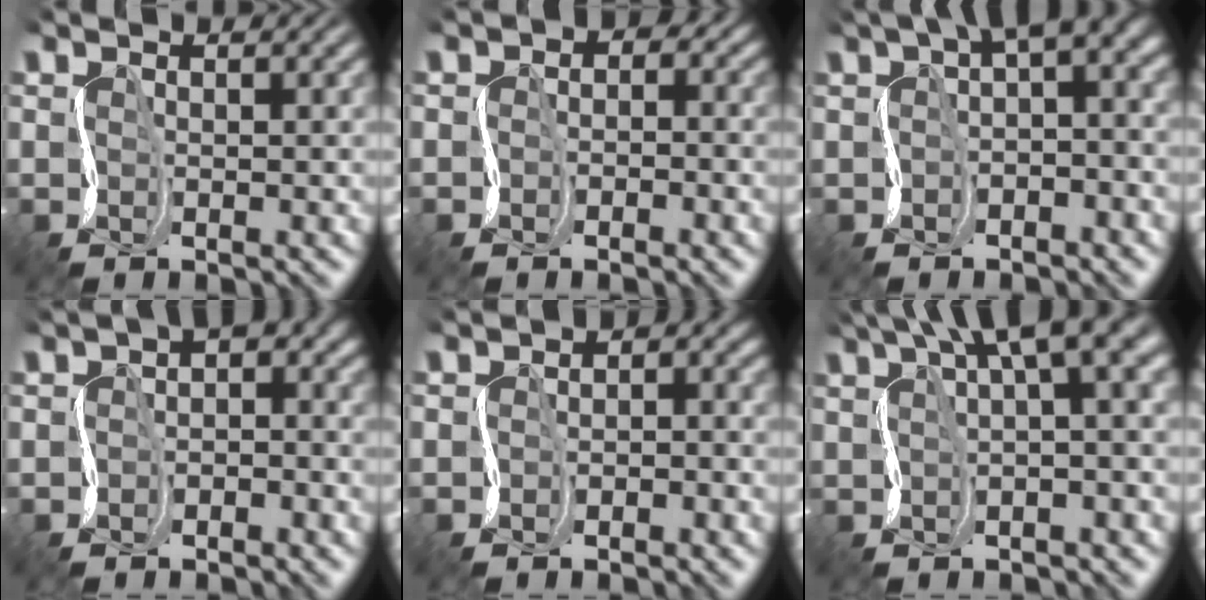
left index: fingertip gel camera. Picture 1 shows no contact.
{"total": 2.3, "force": [-0.6, 1.7, 1.3], "torque": [-0.006, 0.003, -0.018]}
{"total": 6.2, "force": [1.1, 2.9, 5.3], "torque": [-0.070, 0.004, 0.010]}
{"total": 3.5, "force": [-0.6, 2.3, 2.6], "torque": [-0.028, 0.009, -0.020]}
{"total": 2.9, "force": [-1.0, 1.9, 1.9], "torque": [-0.017, 0.005, -0.023]}
{"total": 8.6, "force": [4.1, 2.4, 7.2], "torque": [-0.090, 0.027, 0.067]}